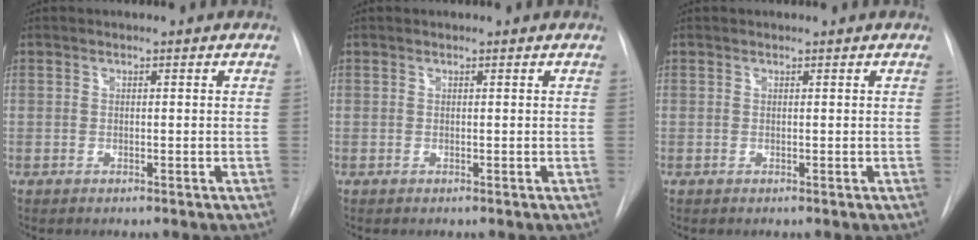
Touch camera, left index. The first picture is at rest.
{"total": 0.0}
{"total": 0.0}